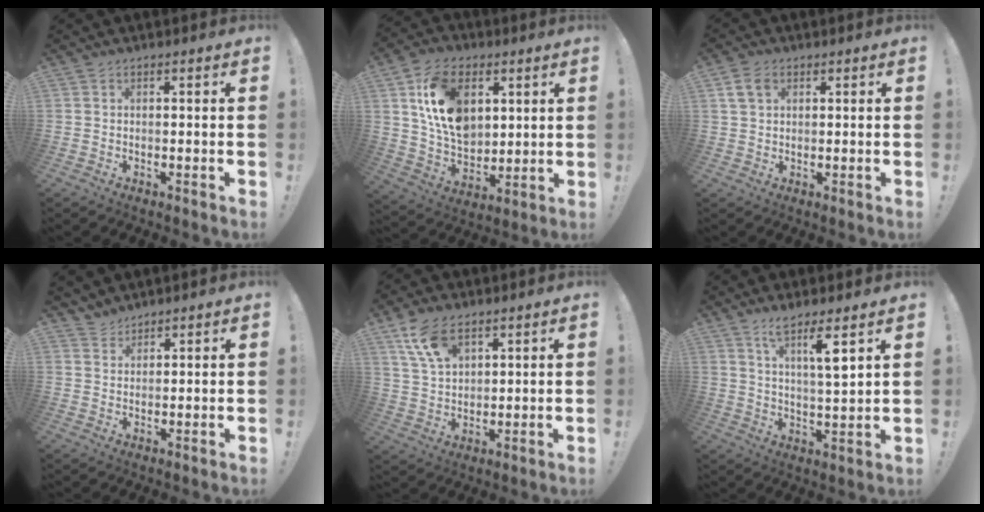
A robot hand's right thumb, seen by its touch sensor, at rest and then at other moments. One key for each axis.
{"total": 17.6, "fx": 6.4, "fy": 12.4, "fz": 10.8, "tx": -0.194, "ty": -0.021, "tz": 0.123}
{"total": 5.1, "fx": 2.2, "fy": 3.6, "fz": 2.9, "tx": -0.045, "ty": 0.003, "tz": 0.042}
{"total": 3.9, "fx": 3.6, "fy": 1.4, "fz": 0.3, "tx": 0.003, "ty": -0.025, "tz": 0.066}
{"total": 11.3, "fx": 6.9, "fy": 6.2, "fz": 6.4, "tx": -0.109, "ty": -0.029, "tz": 0.134}
{"total": 8.0, "fx": 5.1, "fy": -0.2, "fz": 6.1, "tx": -0.093, "ty": -0.034, "tz": 0.075}